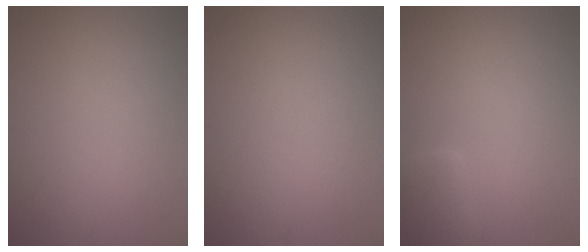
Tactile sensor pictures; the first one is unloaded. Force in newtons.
{"total": 0.0}
{"total": 2.6, "press": 2.6, "slide": 0.2}